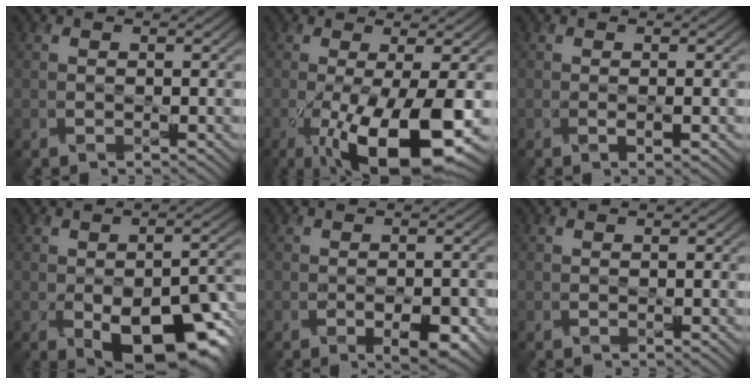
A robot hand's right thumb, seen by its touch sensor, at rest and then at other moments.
{"total": 12.3, "force": [-4.0, 3.1, 11.2], "torque": [-0.178, -0.017, -0.056]}
{"total": 0.9, "force": [-0.3, 0.0, 0.9], "torque": [-0.014, -0.001, -0.007]}
{"total": 13.0, "force": [-5.4, 6.2, 10.0], "torque": [-0.137, -0.024, -0.080]}
{"total": 4.4, "force": [-2.0, 1.8, 3.5], "torque": [-0.049, -0.006, -0.029]}
{"total": 0.0}